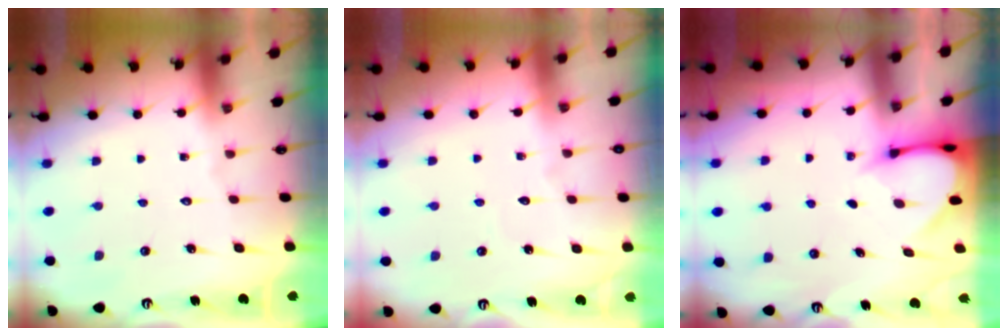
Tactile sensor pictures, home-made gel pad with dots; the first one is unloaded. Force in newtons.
{"total": 2.8, "press": 2.8, "slide": 0.3}
{"total": 3.4, "press": 3.4, "slide": 0.3}